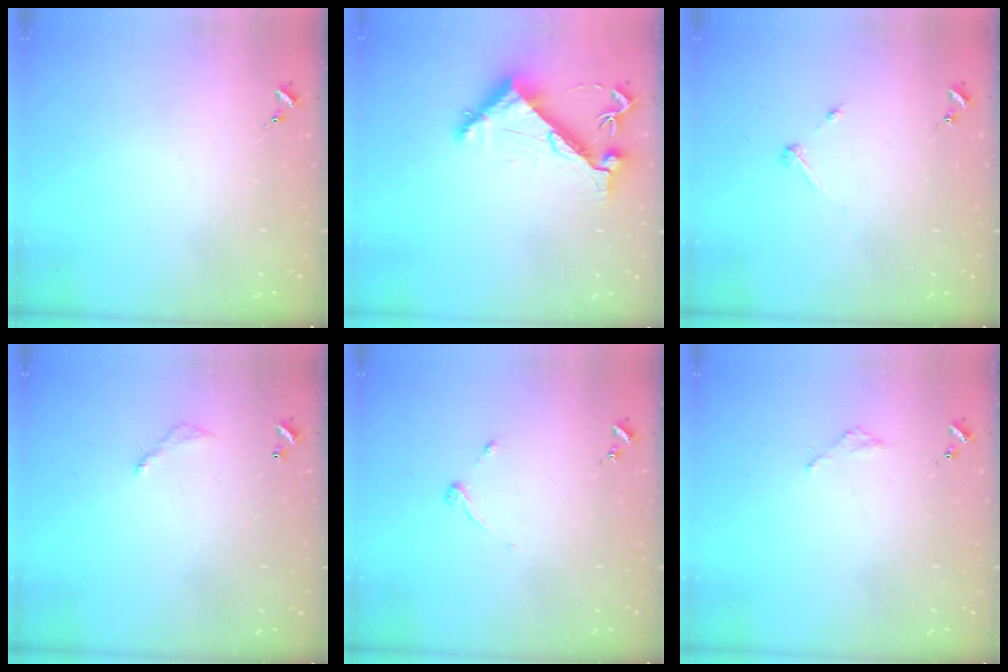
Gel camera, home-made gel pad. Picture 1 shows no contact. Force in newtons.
{"total": 6.7, "press": 6.6, "slide": 0.7}
{"total": 3.2, "press": 3.2, "slide": 0.4}
{"total": 3.8, "press": 3.8, "slide": 0.2}
{"total": 3.8, "press": 3.8, "slide": 0.5}
{"total": 2.1, "press": 2.1, "slide": 0.2}